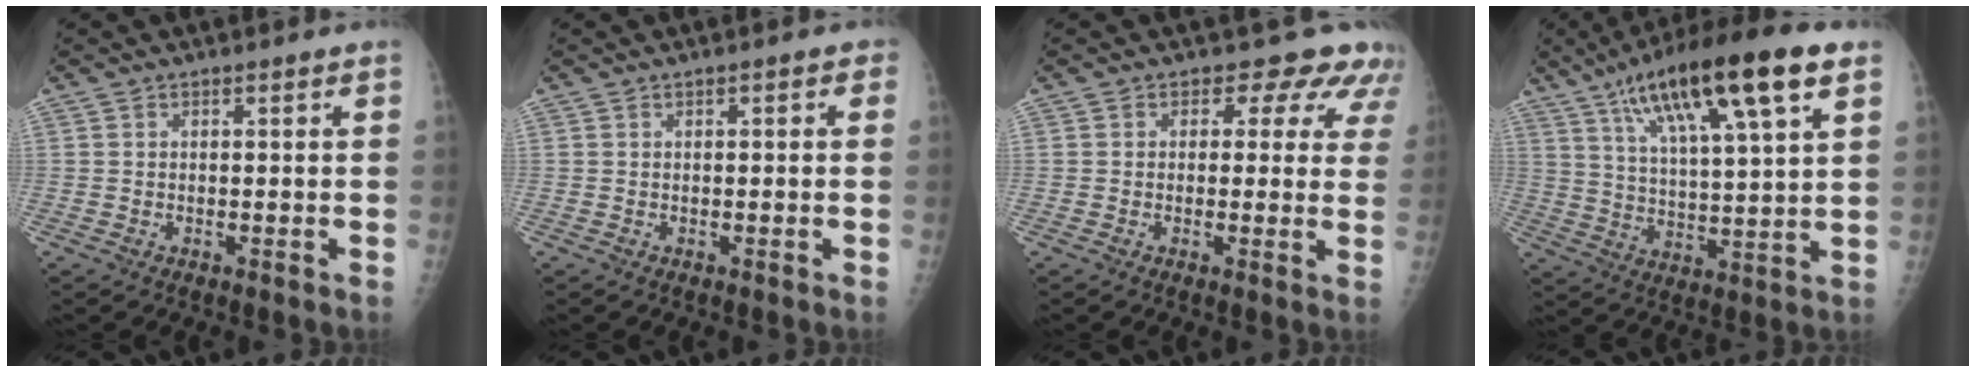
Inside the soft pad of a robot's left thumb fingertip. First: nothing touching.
{"total": 1.2, "force": [0.3, 0.7, 0.9], "torque": [-0.004, 0.003, -0.001]}
{"total": 7.9, "force": [5.7, 5.1, 2.1], "torque": [0.027, -0.017, 0.041]}
{"total": 20.9, "force": [10.8, 4.5, 17.2], "torque": [-0.282, -0.012, 0.186]}